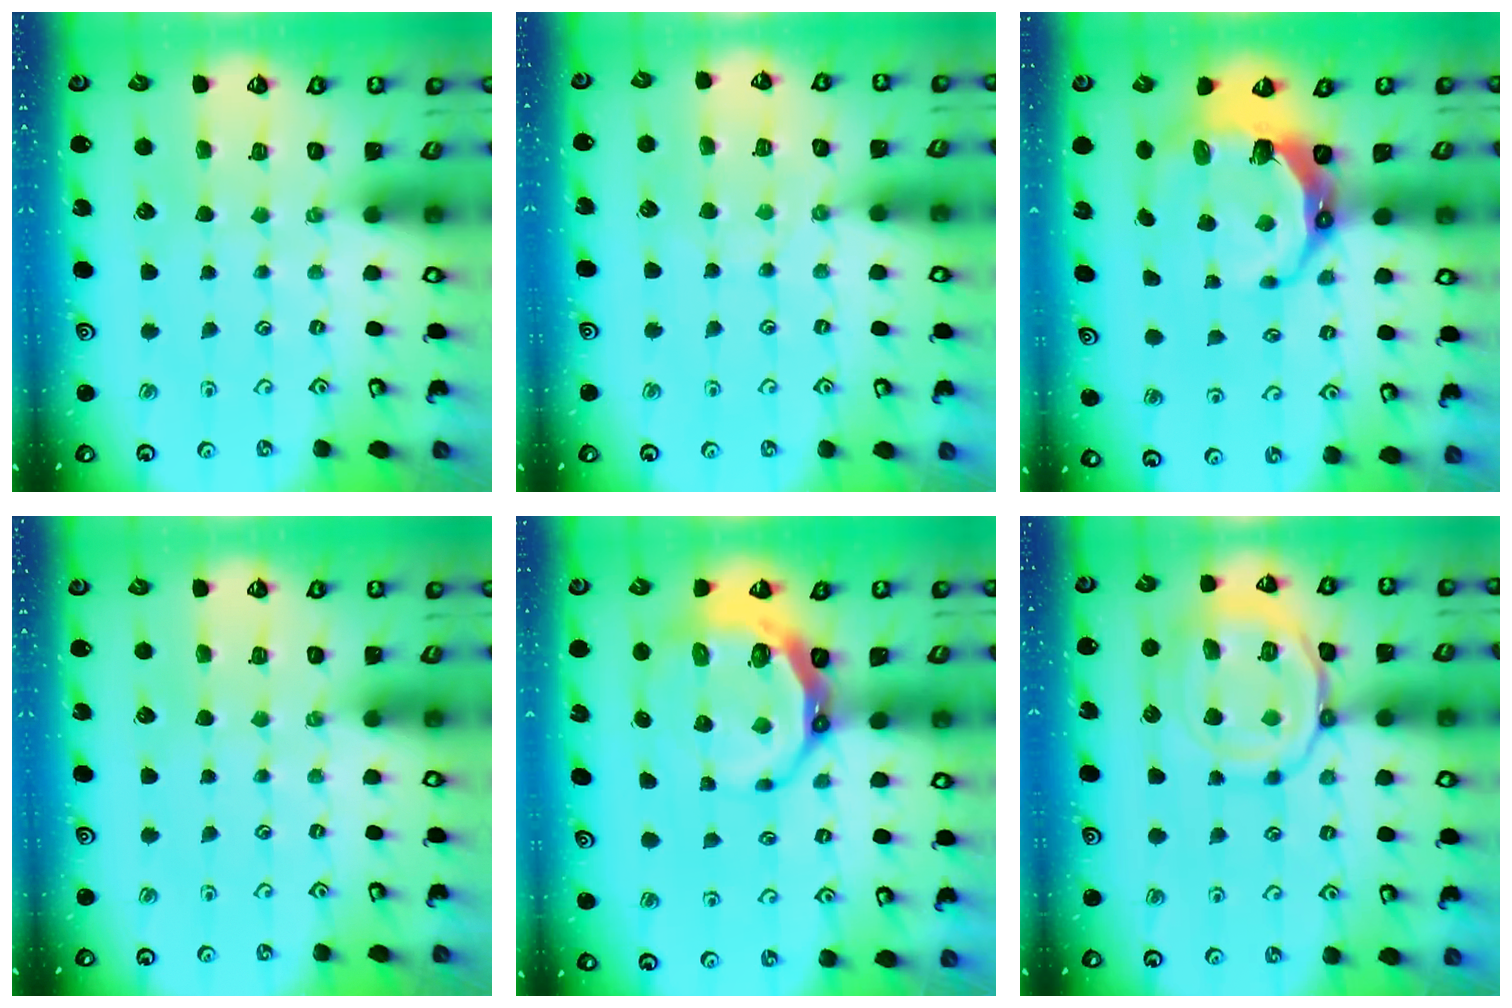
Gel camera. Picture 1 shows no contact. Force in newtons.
{"total": 5.5, "press": 5.4, "slide": 0.7}
{"total": 9.3, "press": 7.9, "slide": 5.0}
{"total": 0.0}
{"total": 9.4, "press": 8.6, "slide": 3.6}
{"total": 14.4, "press": 14.4, "slide": 1.1}